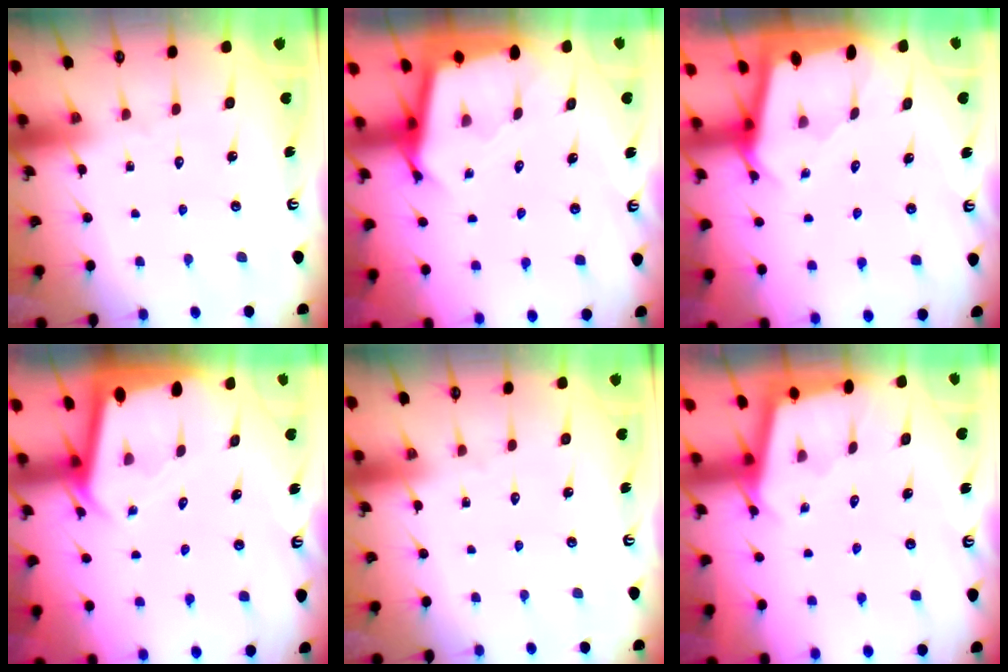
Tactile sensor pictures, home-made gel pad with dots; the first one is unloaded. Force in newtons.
{"total": 2.7, "press": 2.7, "slide": 0.1}
{"total": 1.4, "press": 1.4, "slide": 0.1}
{"total": 2.4, "press": 2.4, "slide": 0.2}
{"total": 0.0}
{"total": 2.3, "press": 2.3, "slide": 0.2}